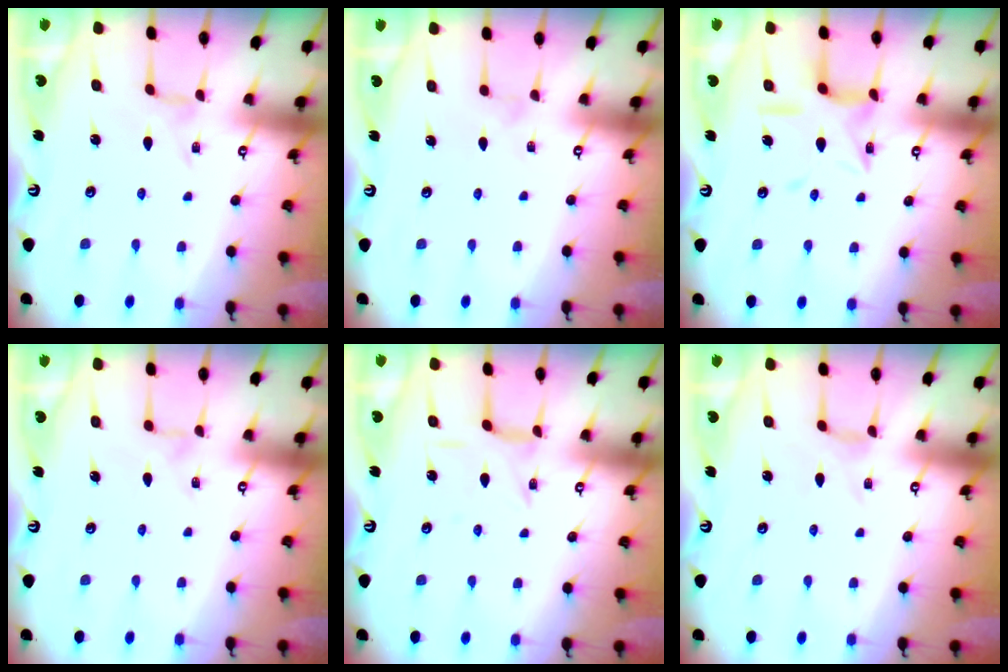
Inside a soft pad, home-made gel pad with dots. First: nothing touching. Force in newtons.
{"total": 0.0}
{"total": 10.5, "press": 10.5, "slide": 0.4}
{"total": 0.6, "press": 0.6, "slide": 0.3}
{"total": 4.2, "press": 4.2, "slide": 0.2}
{"total": 0.8, "press": 0.8, "slide": 0.2}